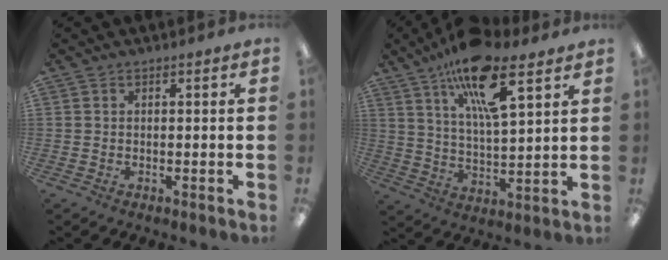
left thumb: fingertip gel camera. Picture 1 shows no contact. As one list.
[{"total": 17.1, "force": [11.0, 5.3, 11.9], "torque": [-0.202, -0.048, 0.182]}]